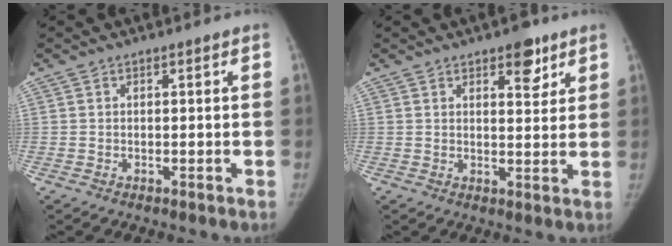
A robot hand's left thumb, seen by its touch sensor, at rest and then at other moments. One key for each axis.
{"total": 5.6, "fx": 3.4, "fy": 2.6, "fz": 3.5, "tx": -0.022, "ty": -0.018, "tz": 0.044}